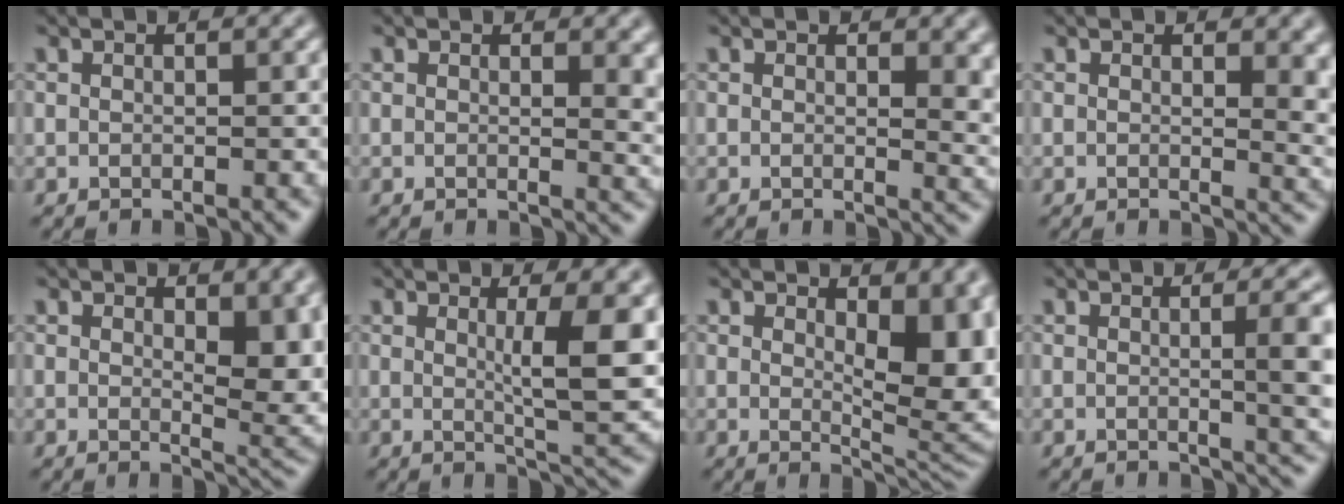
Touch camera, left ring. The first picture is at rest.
{"total": 2.7, "force": [0.7, 1.0, 2.4], "torque": [-0.022, -0.003, 0.010]}
{"total": 3.3, "force": [0.8, 1.5, 2.8], "torque": [-0.024, -0.006, 0.012]}
{"total": 3.6, "force": [0.8, 1.5, 3.1], "torque": [-0.027, -0.008, 0.013]}
{"total": 5.9, "force": [1.0, 2.5, 5.3], "torque": [-0.069, -0.009, 0.023]}
{"total": 6.6, "force": [1.2, 1.4, 6.3], "torque": [-0.085, -0.010, 0.023]}
{"total": 9.0, "force": [1.4, 4.3, 7.8], "torque": [-0.084, -0.008, 0.031]}
{"total": 5.5, "force": [0.2, 1.8, 5.2], "torque": [-0.048, 0.002, 0.002]}